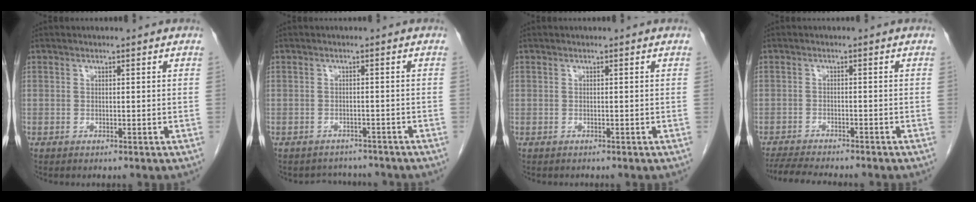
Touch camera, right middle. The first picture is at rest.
{"total": 4.2, "force": [-3.8, 1.6, -0.2], "torque": [0.003, 0.008, -0.051]}
{"total": 0.8, "force": [-0.7, 0.3, -0.4], "torque": [-0.003, -0.004, -0.013]}
{"total": 8.9, "force": [-8.1, 0.8, 3.8], "torque": [-0.060, -0.015, -0.123]}